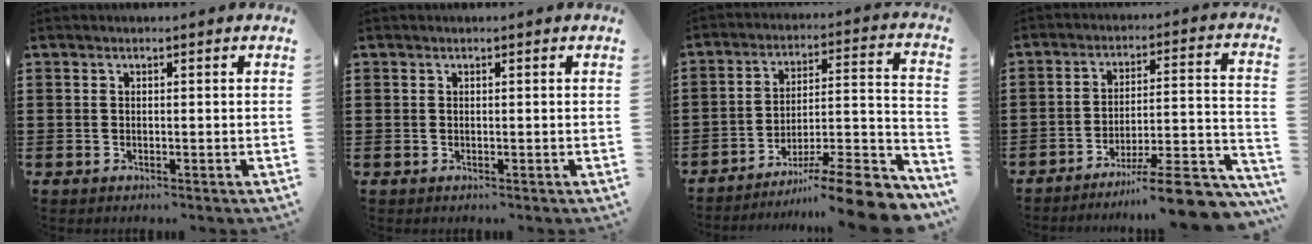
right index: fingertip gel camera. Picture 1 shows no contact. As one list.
[{"total": 0.0}, {"total": 11.1, "force": [-8.8, 0.9, 6.8], "torque": [-0.082, 0.016, -0.167]}, {"total": 10.3, "force": [-8.3, 1.0, 6.0], "torque": [-0.080, 0.014, -0.157]}]